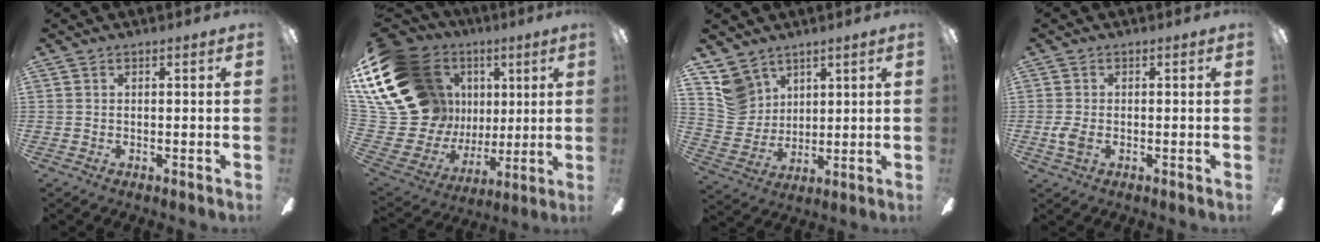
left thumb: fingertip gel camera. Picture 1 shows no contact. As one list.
[{"total": 25.8, "force": [9.3, 19.7, 13.8], "torque": [-0.282, -0.068, 0.225]}, {"total": 9.6, "force": [5.9, 7.2, 2.2], "torque": [-0.053, -0.025, 0.122]}, {"total": 3.3, "force": [-0.9, 1.9, 2.6], "torque": [-0.064, -0.004, -0.019]}]